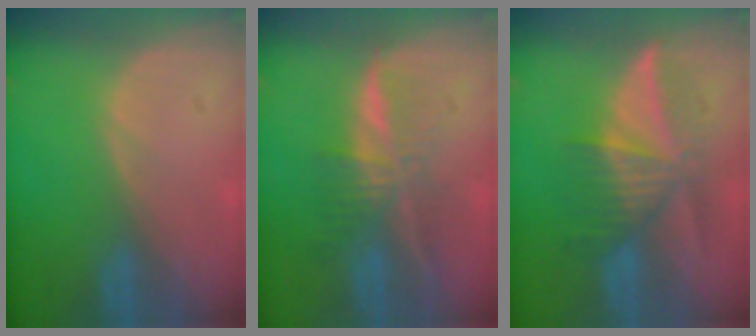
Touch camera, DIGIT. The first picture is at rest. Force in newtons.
{"total": 7.3, "press": 6.1, "slide": 4.0}
{"total": 7.0, "press": 7.0, "slide": 0.7}